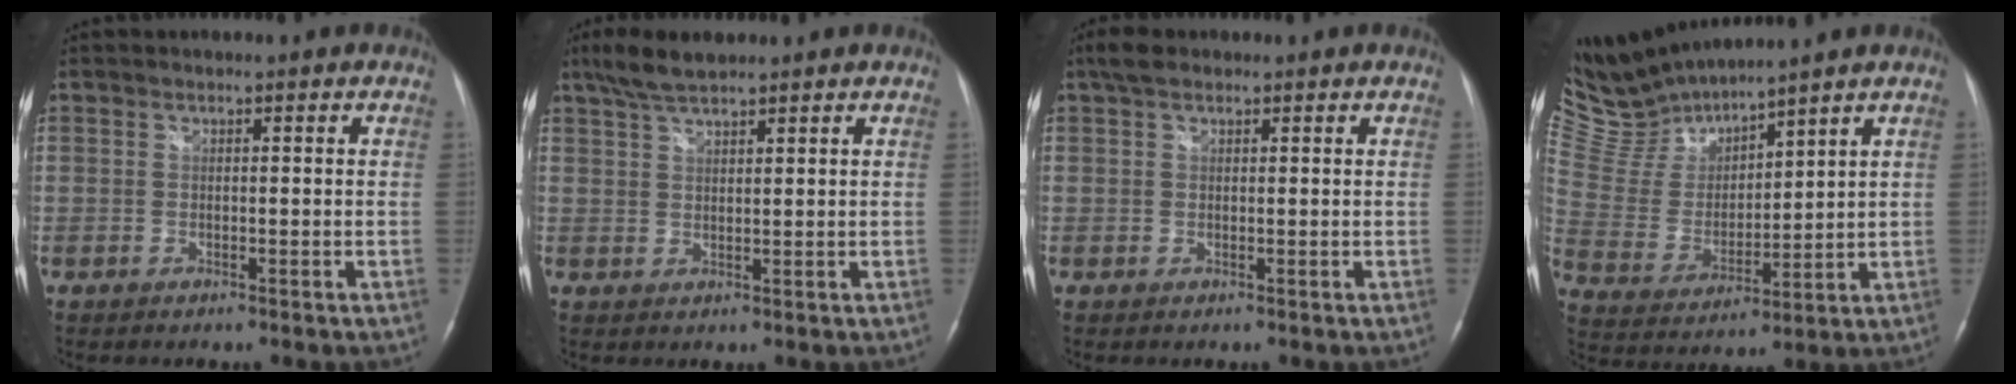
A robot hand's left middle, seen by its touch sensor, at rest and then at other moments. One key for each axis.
{"total": 4.9, "fx": 4.0, "fy": 0.7, "fz": 2.7, "tx": -0.064, "ty": 0.013, "tz": 0.079}
{"total": 2.5, "fx": 1.8, "fy": 1.3, "fz": 1.2, "tx": -0.028, "ty": 0.018, "tz": 0.033}
{"total": 10.0, "fx": 9.9, "fy": 0.2, "fz": 1.0, "tx": -0.052, "ty": 0.004, "tz": 0.224}